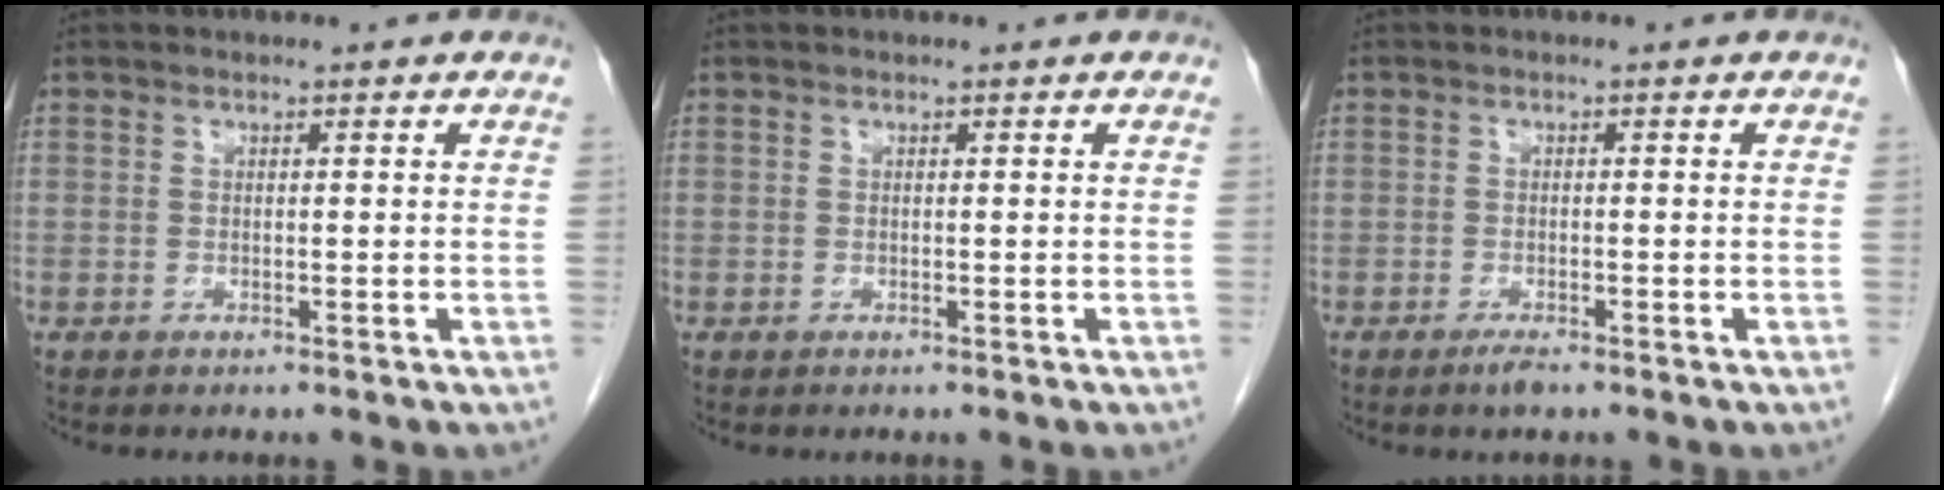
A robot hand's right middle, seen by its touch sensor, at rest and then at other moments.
{"total": 0.0}
{"total": 1.6, "force": [-1.2, 0.3, 1.0], "torque": [-0.023, -0.003, -0.019]}